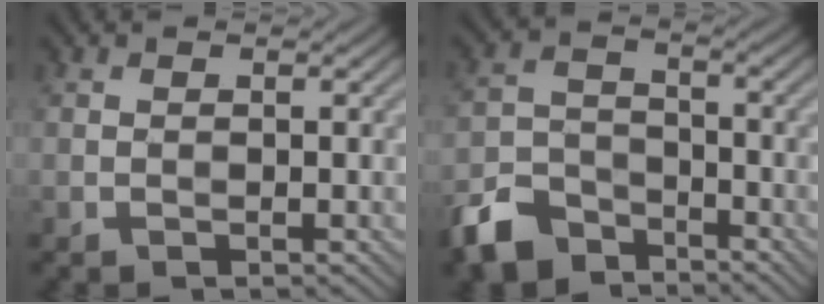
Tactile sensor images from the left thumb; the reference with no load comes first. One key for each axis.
{"total": 7.1, "fx": -5.6, "fy": 3.7, "fz": 2.4, "tx": -0.059, "ty": -0.003, "tz": -0.125}